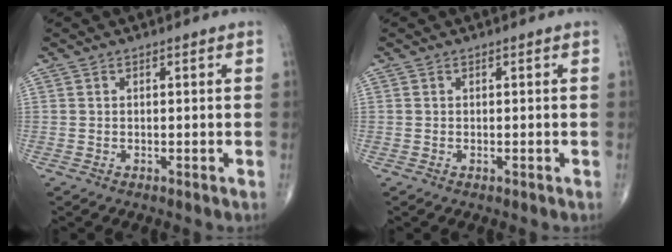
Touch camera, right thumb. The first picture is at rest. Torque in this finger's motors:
{"motor_torque": [-0.02, 0.18, -0.20, -0.11, 0.01]}